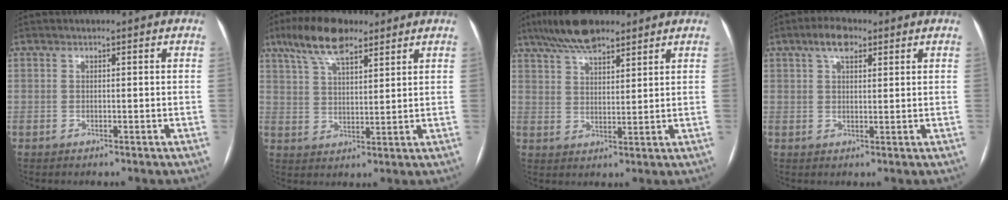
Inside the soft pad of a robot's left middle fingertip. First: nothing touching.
{"total": 9.8, "force": [6.8, 3.1, 6.3], "torque": [-0.124, 0.022, 0.123]}
{"total": 8.7, "force": [6.8, 2.6, 4.8], "torque": [-0.090, 0.017, 0.121]}
{"total": 4.6, "force": [2.6, 2.0, 3.1], "torque": [-0.060, 0.017, 0.046]}